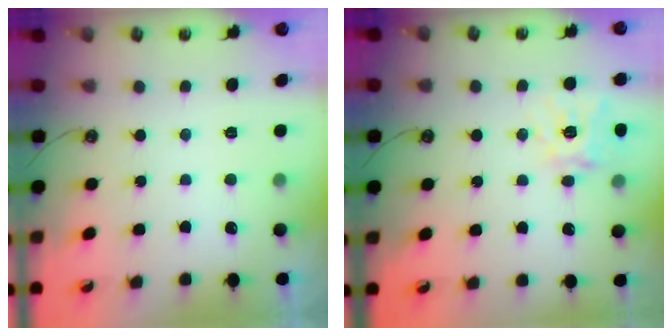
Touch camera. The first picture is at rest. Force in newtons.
{"total": 13.5, "press": 13.4, "slide": 1.6}